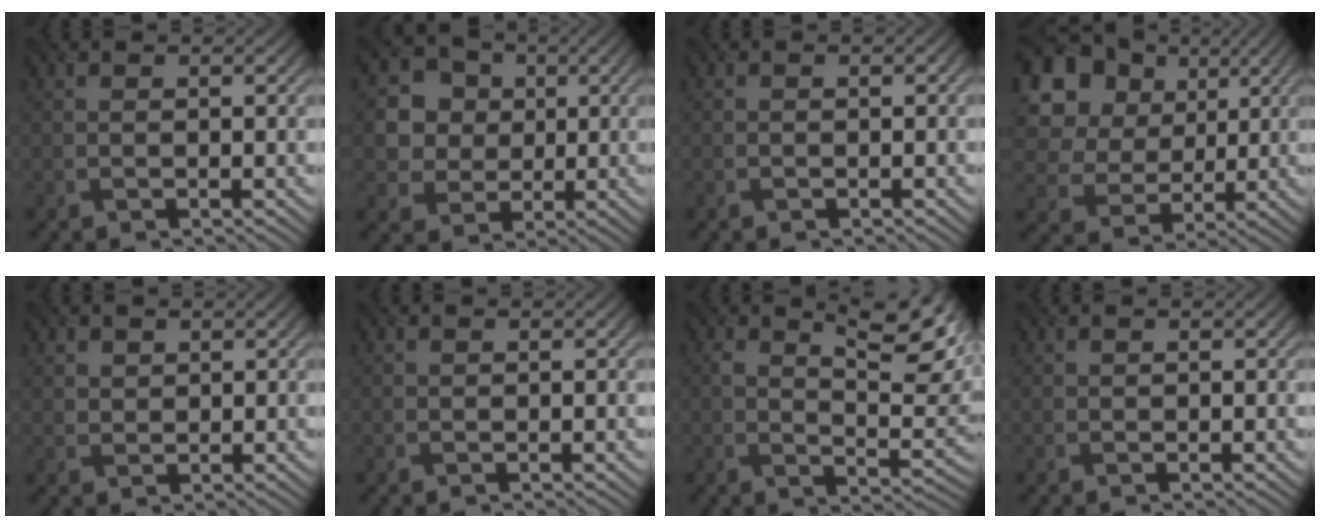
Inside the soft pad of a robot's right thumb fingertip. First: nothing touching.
{"total": 7.3, "force": [1.2, 6.7, 2.8], "torque": [-0.092, 0.007, 0.008]}
{"total": 0.5, "force": [-0.2, 0.4, 0.3], "torque": [-0.004, -0.003, -0.005]}
{"total": 16.1, "force": [6.8, 12.4, 7.8], "torque": [-0.232, 0.040, 0.165]}
{"total": 1.6, "force": [0.9, 1.3, 0.4], "torque": [-0.019, -0.007, 0.022]}
{"total": 0.0}
{"total": 9.3, "force": [4.1, 3.2, 7.7], "torque": [-0.136, -0.003, 0.071]}
{"total": 0.0}